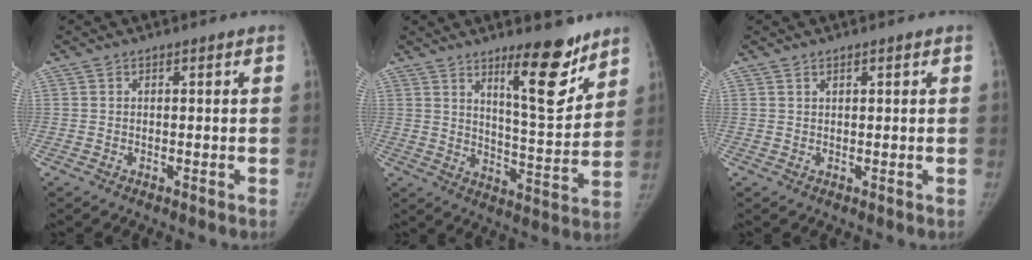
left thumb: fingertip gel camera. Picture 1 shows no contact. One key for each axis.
{"total": 13.2, "fx": 8.9, "fy": 3.3, "fz": 9.2, "tx": -0.107, "ty": -0.076, "tz": 0.144}
{"total": 0.8, "fx": 0.7, "fy": 0.2, "fz": 0.5, "tx": -0.004, "ty": -0.003, "tz": 0.012}